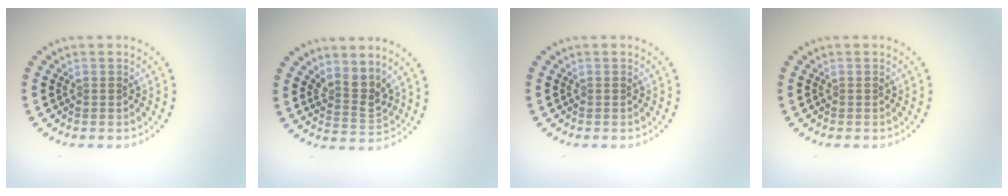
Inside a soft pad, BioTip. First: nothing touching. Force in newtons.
{"total": 2.7, "press": 2.0, "slide": 1.8}
{"total": 0.0}
{"total": 0.0}